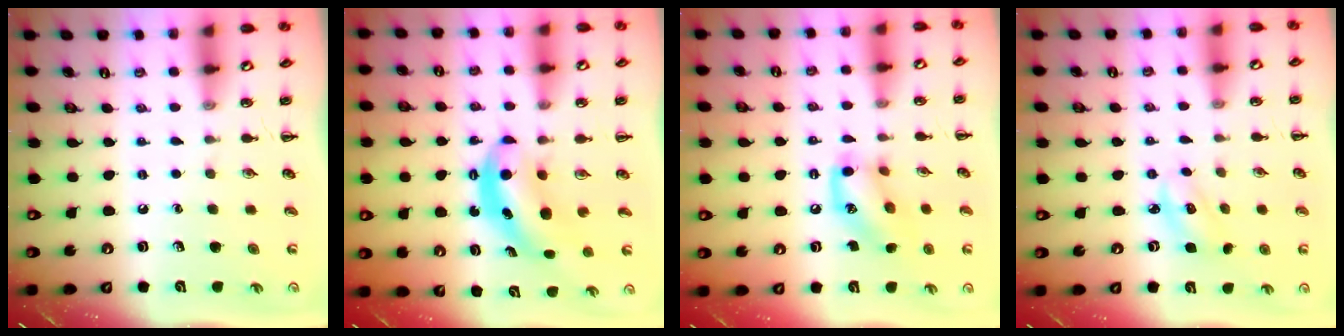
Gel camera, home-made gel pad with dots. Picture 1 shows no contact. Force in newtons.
{"total": 5.5, "press": 5.4, "slide": 0.8}
{"total": 12.0, "press": 12.0, "slide": 0.7}
{"total": 2.6, "press": 2.5, "slide": 0.5}